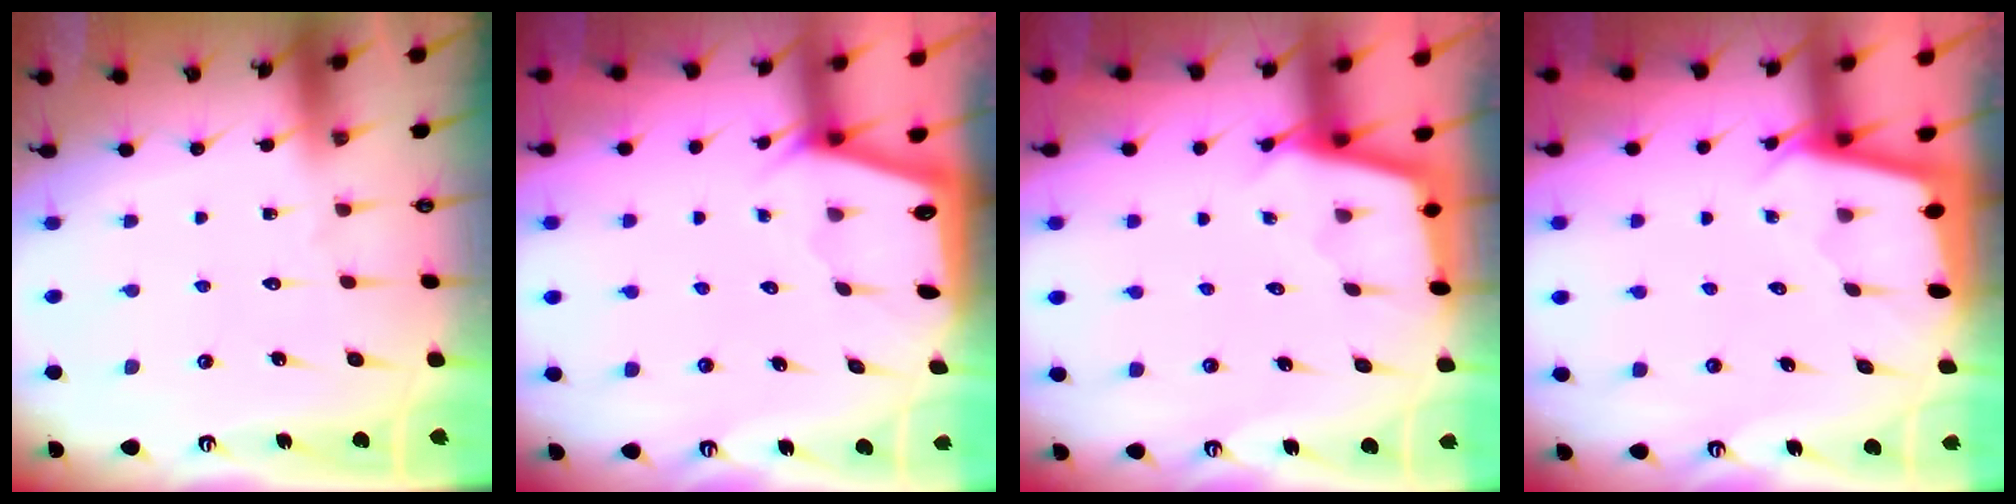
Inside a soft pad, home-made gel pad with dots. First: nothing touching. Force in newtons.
{"total": 2.0, "press": 2.0, "slide": 0.3}
{"total": 2.3, "press": 2.3, "slide": 0.2}
{"total": 1.7, "press": 1.7, "slide": 0.1}